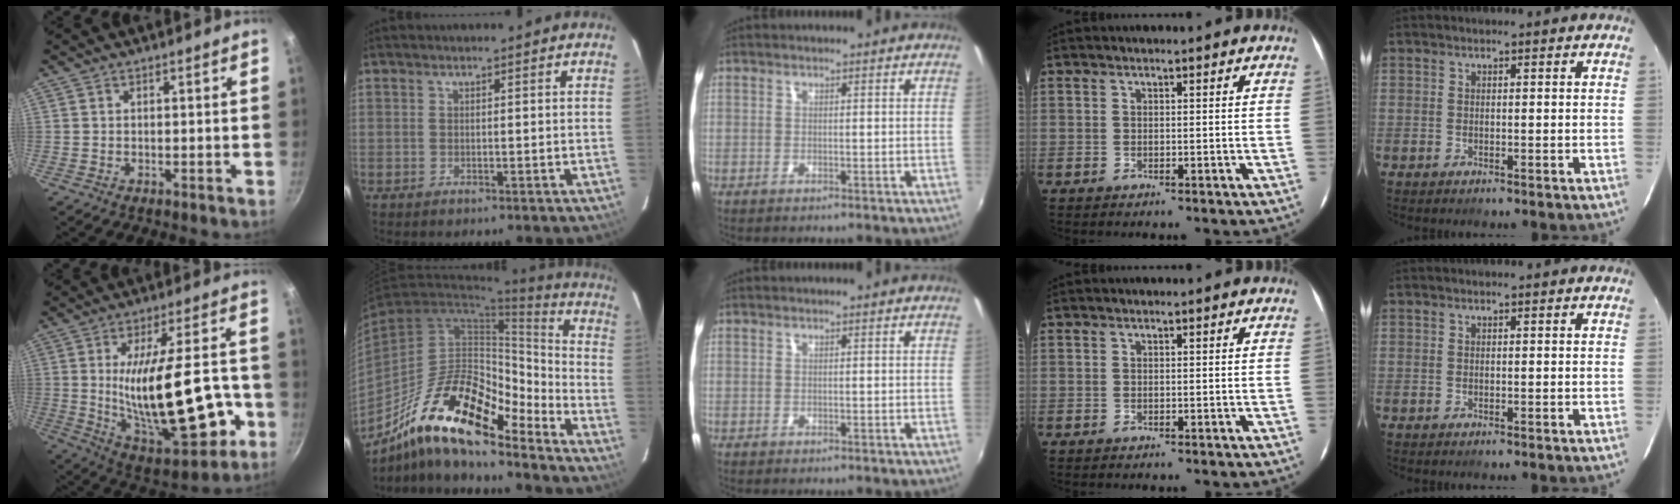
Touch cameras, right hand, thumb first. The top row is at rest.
{"thumb": {"total": 24.3, "force": [-3.7, 9.8, 22.0], "torque": [-0.322, 0.002, -0.034]}, "index": {"total": 21.7, "force": [-15.7, 6.3, 13.5], "torque": [-0.231, -0.001, -0.280]}}